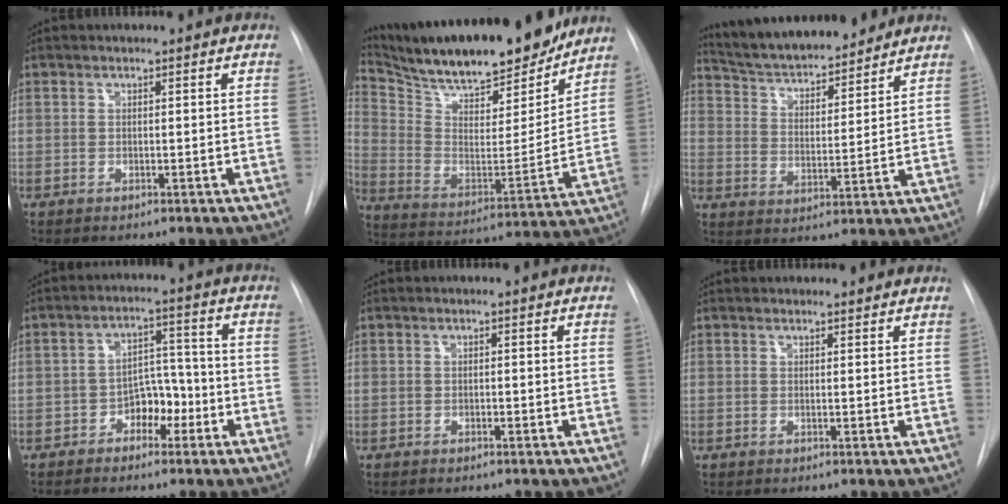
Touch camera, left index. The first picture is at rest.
{"total": 25.9, "force": [22.4, 5.5, 11.9], "torque": [-0.213, -0.014, 0.341]}
{"total": 16.3, "force": [14.9, 3.2, 6.0], "torque": [-0.099, 0.011, 0.240]}
{"total": 5.3, "force": [-2.7, 3.2, 3.3], "torque": [-0.044, 0.019, -0.045]}
{"total": 0.0}
{"total": 2.2, "force": [2.2, 0.5, 0.1], "torque": [-0.006, 0.011, 0.025]}